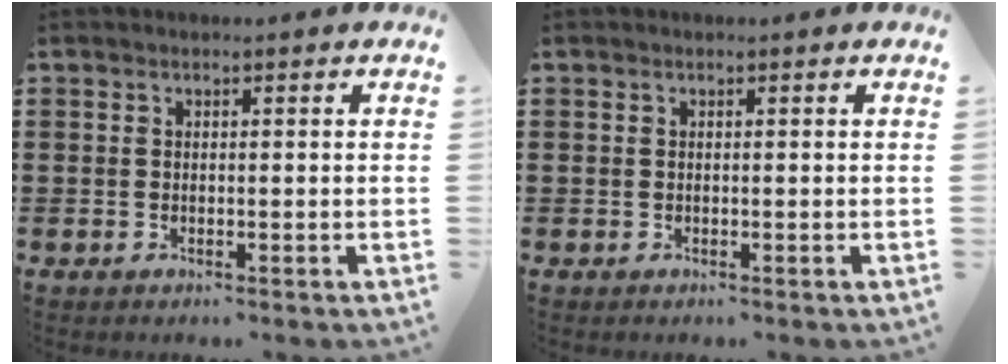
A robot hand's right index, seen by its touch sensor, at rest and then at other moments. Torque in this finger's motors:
{"motor_torque": [-0.97, 1.18, -0.69, -0.21]}